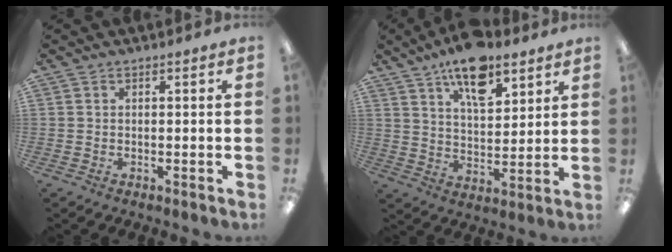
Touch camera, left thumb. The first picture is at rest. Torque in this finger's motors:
{"motor_torque": [0.30, 0.46, 1.54, -1.23, 0.12]}